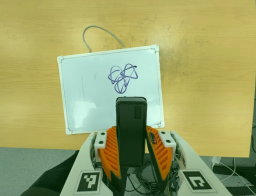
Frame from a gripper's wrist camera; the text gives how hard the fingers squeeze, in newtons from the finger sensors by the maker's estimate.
{"total": 3.6, "left": 2.2, "right": 5.1}